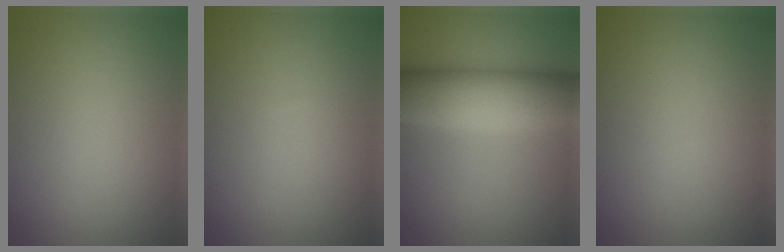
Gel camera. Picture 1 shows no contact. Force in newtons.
{"total": 0.0}
{"total": 10.7, "press": 10.7, "slide": 0.2}
{"total": 0.0}